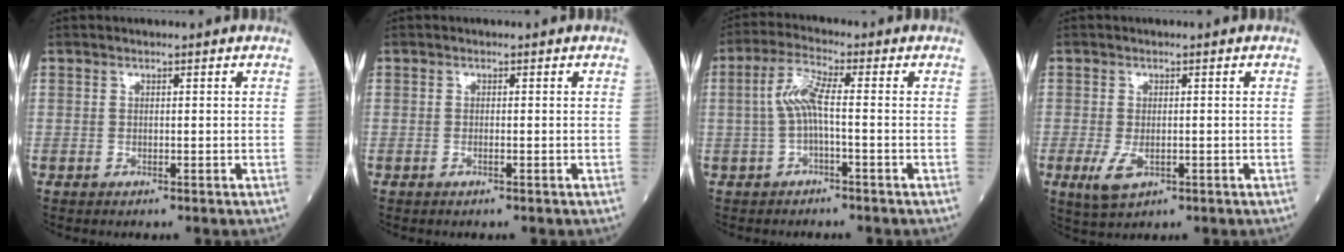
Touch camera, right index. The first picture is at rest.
{"total": 0.7, "force": [-0.4, -0.1, 0.5], "torque": [-0.011, 0.000, -0.006]}
{"total": 5.2, "force": [-0.5, 0.5, 5.1], "torque": [-0.106, 0.016, -0.012]}
{"total": 4.1, "force": [-1.4, 1.9, 3.4], "torque": [-0.075, -0.010, -0.019]}